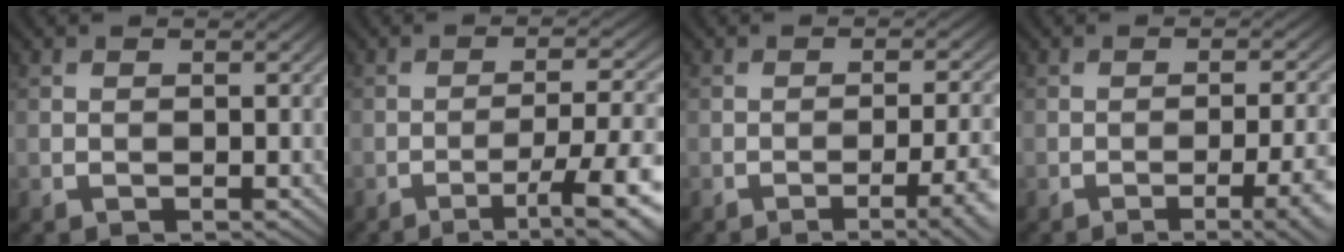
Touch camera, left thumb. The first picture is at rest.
{"total": 8.8, "force": [-4.2, 1.6, 7.6], "torque": [-0.125, 0.003, -0.056]}
{"total": 6.4, "force": [-2.7, 1.4, 5.6], "torque": [-0.079, 0.002, -0.034]}
{"total": 7.1, "force": [-2.8, 1.8, 6.3], "torque": [-0.085, 0.000, -0.032]}